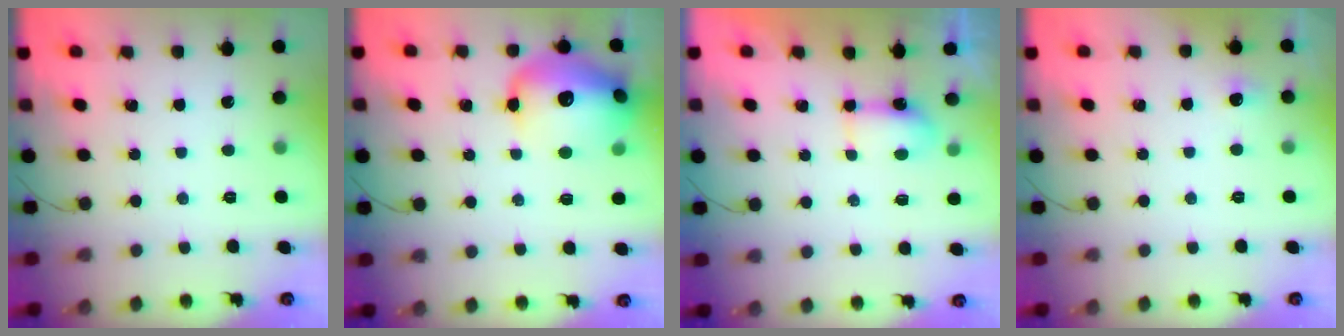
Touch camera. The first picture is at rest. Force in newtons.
{"total": 18.5, "press": 18.4, "slide": 2.3}
{"total": 4.2, "press": 4.1, "slide": 0.8}
{"total": 3.7, "press": 3.3, "slide": 1.5}